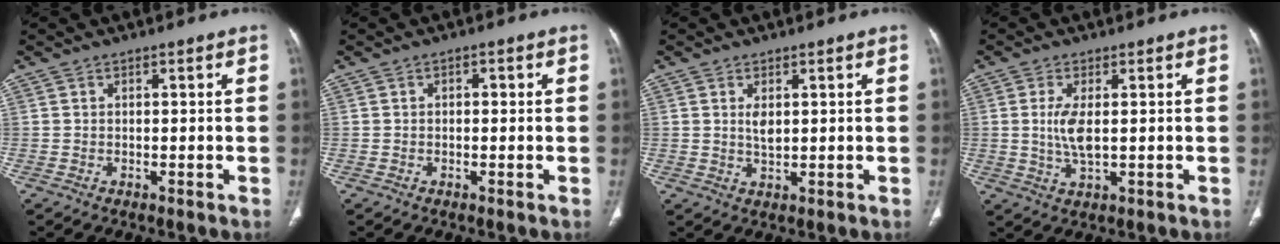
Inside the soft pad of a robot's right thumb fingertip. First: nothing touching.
{"total": 1.3, "force": [0.1, 0.8, 1.0], "torque": [-0.011, 0.007, -0.001]}
{"total": 2.7, "force": [0.7, 1.3, 2.3], "torque": [-0.039, -0.007, 0.017]}
{"total": 5.2, "force": [0.4, 1.9, 4.8], "torque": [-0.109, -0.010, 0.013]}